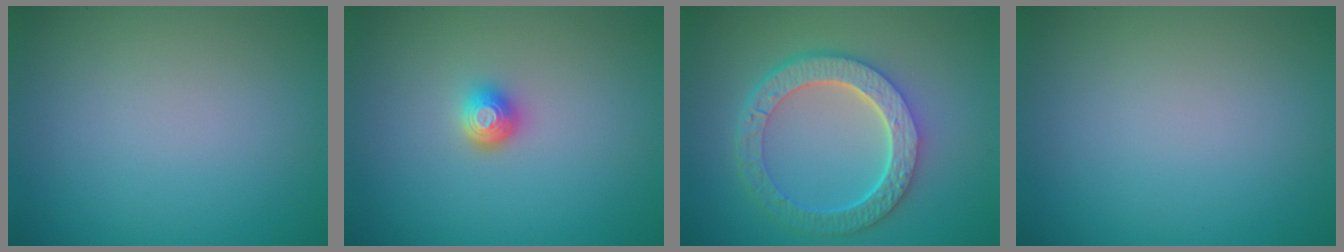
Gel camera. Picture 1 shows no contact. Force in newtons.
{"total": 1.7, "press": 1.3, "slide": 1.1}
{"total": 6.7, "press": 4.8, "slide": 4.6}
{"total": 0.0}